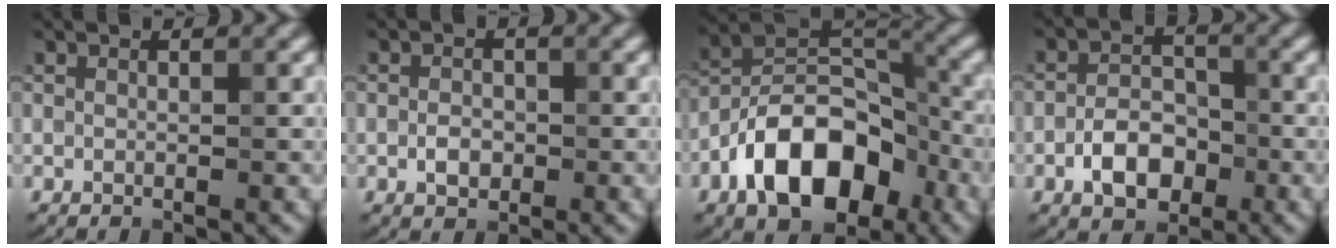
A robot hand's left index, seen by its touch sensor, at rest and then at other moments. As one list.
[{"total": 1.8, "force": [-0.5, 1.2, 1.2], "torque": [-0.020, 0.001, -0.012]}, {"total": 10.9, "force": [-5.3, 6.2, 7.2], "torque": [-0.114, 0.011, -0.100]}, {"total": 4.2, "force": [-1.8, 2.6, 2.7], "torque": [-0.041, 0.007, -0.036]}]